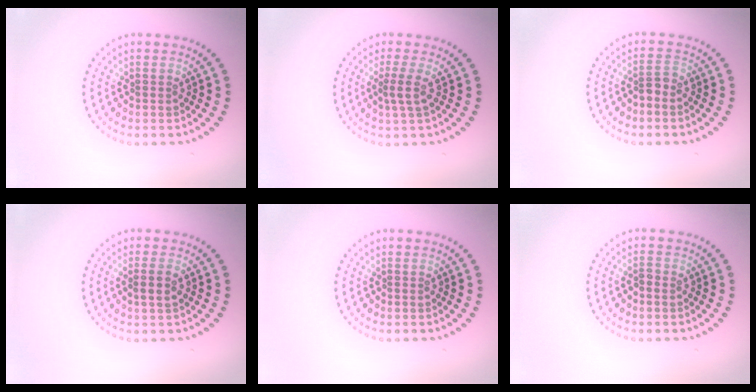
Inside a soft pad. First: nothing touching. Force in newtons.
{"total": 1.8, "press": 1.3, "slide": 1.3}
{"total": 1.6, "press": 1.3, "slide": 1.0}
{"total": 1.5, "press": 1.2, "slide": 0.8}
{"total": 0.0}
{"total": 0.8, "press": 0.7, "slide": 0.2}